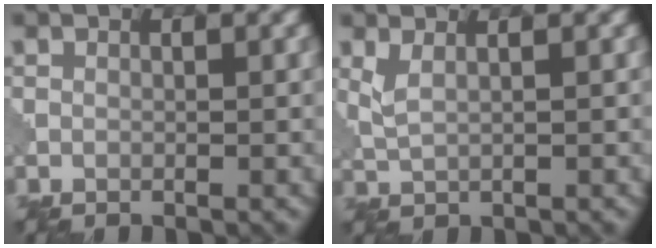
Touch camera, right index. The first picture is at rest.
{"total": 2.3, "force": [1.2, 0.8, 1.7], "torque": [-0.038, 0.000, 0.024]}